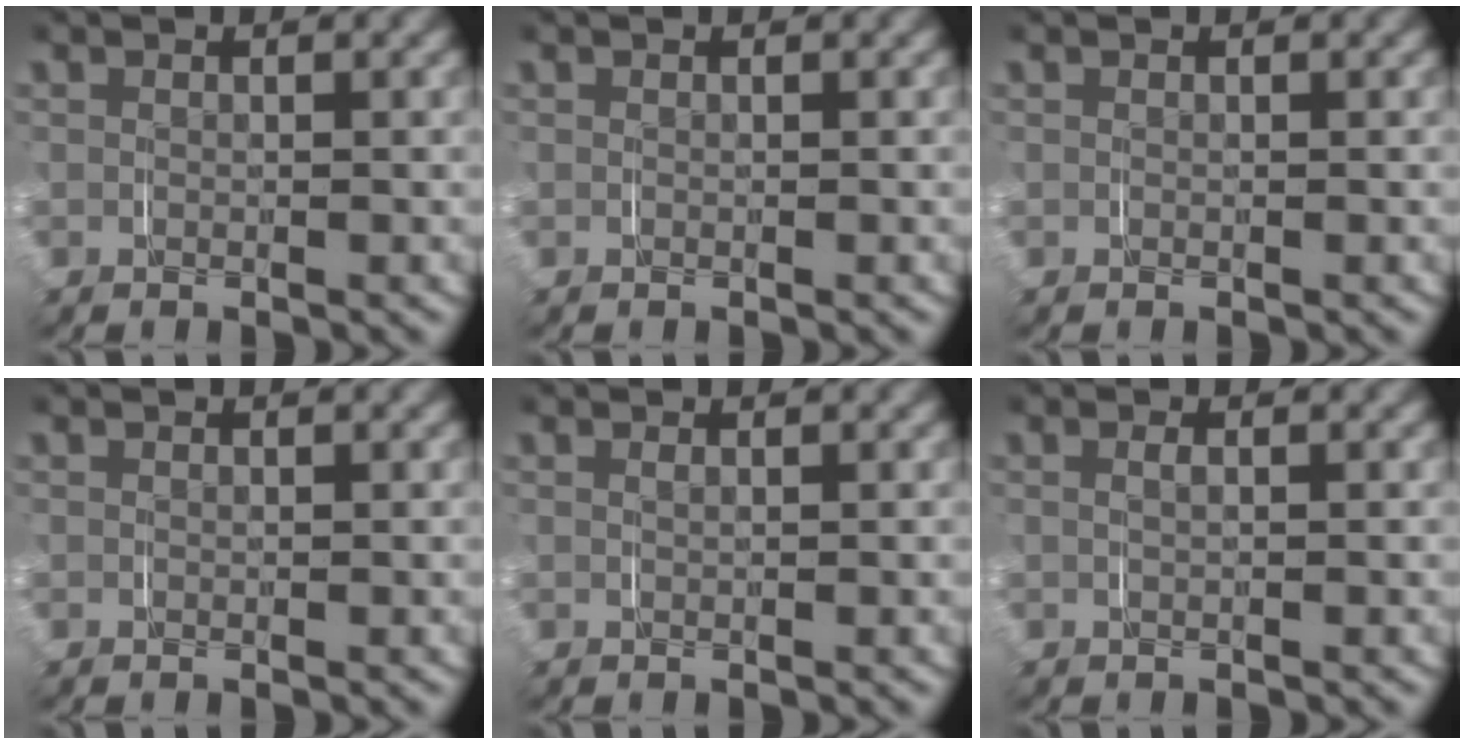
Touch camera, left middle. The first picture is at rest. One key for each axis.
{"total": 0.0}
{"total": 0.0}
{"total": 0.0}
{"total": 0.9, "fx": 0.4, "fy": -0.8, "fz": -0.2, "tx": 0.015, "ty": 0.006, "tz": 0.006}
{"total": 1.2, "fx": 0.3, "fy": -1.2, "fz": -0.2, "tx": 0.015, "ty": 0.006, "tz": 0.004}